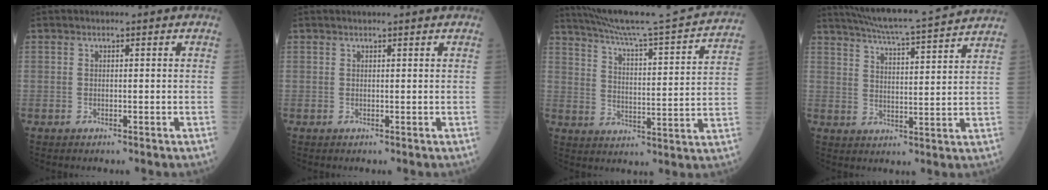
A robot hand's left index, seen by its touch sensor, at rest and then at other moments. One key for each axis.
{"total": 1.5, "fx": 1.4, "fy": 0.0, "fz": 0.6, "tx": -0.005, "ty": 0.014, "tz": 0.021}
{"total": 23.6, "fx": 21.8, "fy": -0.6, "fz": 9.2, "tx": -0.149, "ty": -0.043, "tz": 0.289}
{"total": 18.0, "fx": 16.5, "fy": -0.5, "fz": 7.0, "tx": -0.129, "ty": -0.003, "tz": 0.228}